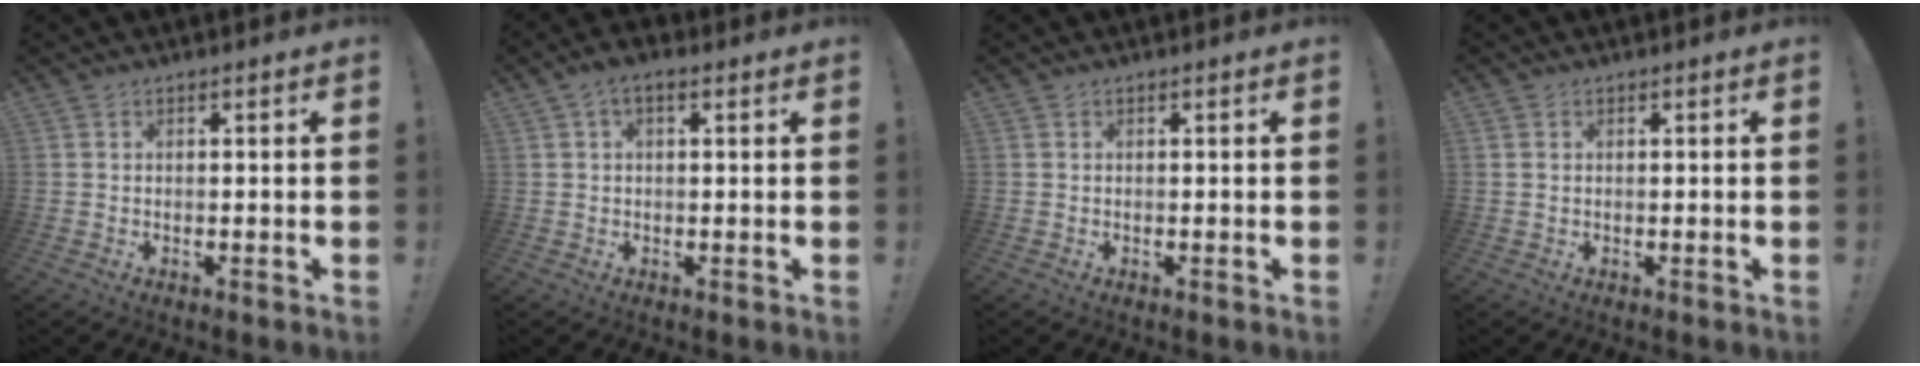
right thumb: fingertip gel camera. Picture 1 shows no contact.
{"total": 3.2, "force": [0.8, 1.7, 2.6], "torque": [-0.047, 0.007, 0.014]}
{"total": 0.0}
{"total": 0.7, "force": [0.2, 0.7, 0.2], "torque": [-0.008, 0.005, 0.005]}